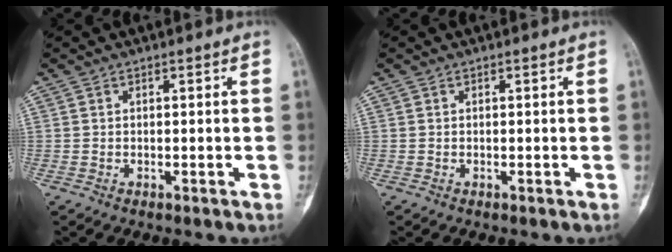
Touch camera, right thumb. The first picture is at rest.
{"total": 0.0}